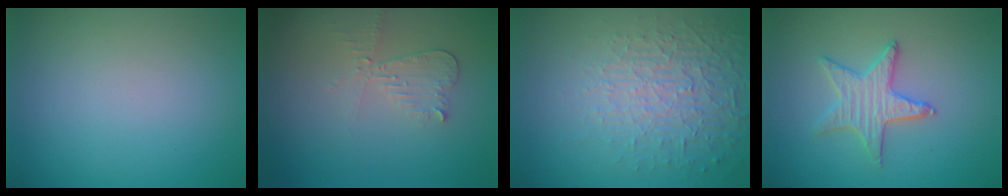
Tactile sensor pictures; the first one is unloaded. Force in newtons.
{"total": 2.1, "press": 2.1, "slide": 0.2}
{"total": 5.3, "press": 3.2, "slide": 4.3}
{"total": 2.4, "press": 2.4, "slide": 0.2}